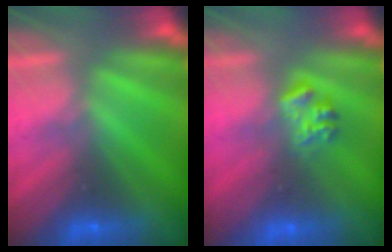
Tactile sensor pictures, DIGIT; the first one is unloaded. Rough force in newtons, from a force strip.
{"total": 2.3}